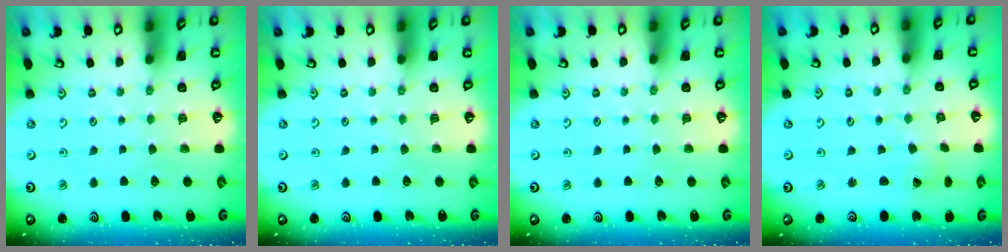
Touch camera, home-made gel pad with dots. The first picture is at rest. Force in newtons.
{"total": 0.0}
{"total": 0.0}
{"total": 0.5, "press": 0.5, "slide": 0.0}